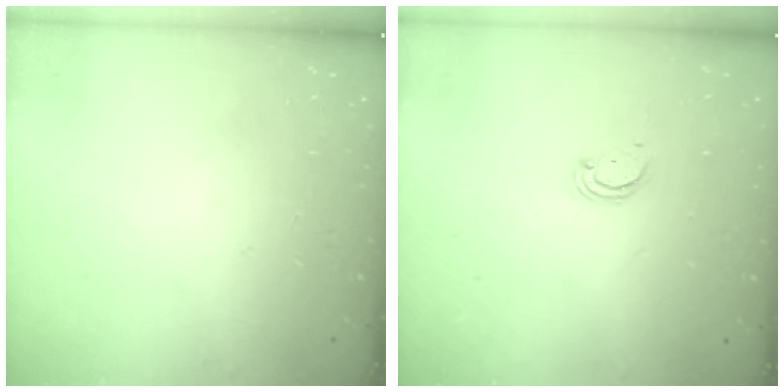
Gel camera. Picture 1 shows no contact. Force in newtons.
{"total": 2.4, "press": 2.4, "slide": 0.2}